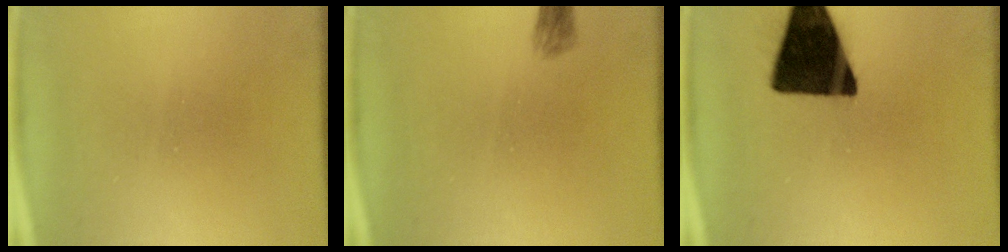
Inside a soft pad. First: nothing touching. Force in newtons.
{"total": 1.7}
{"total": 16.5}